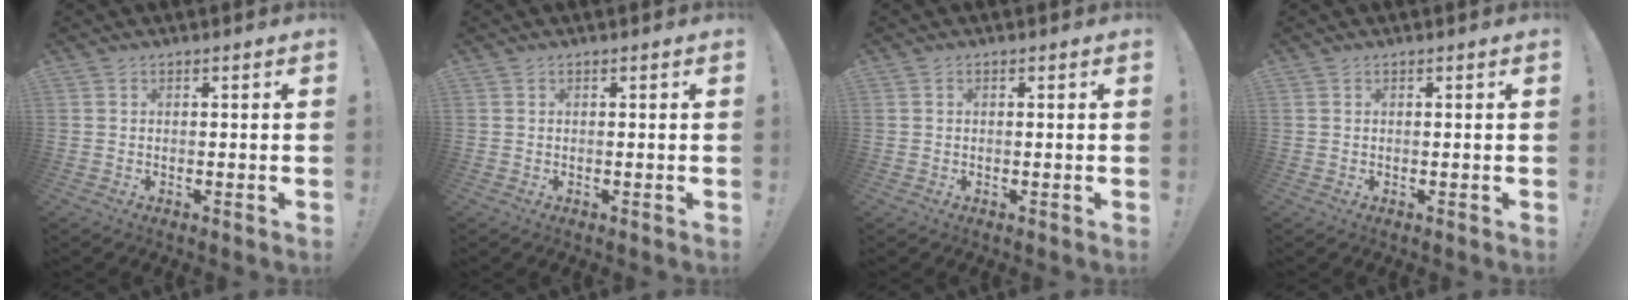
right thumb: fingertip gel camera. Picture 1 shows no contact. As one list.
[{"total": 0.0}, {"total": 0.0}, {"total": 0.0}]